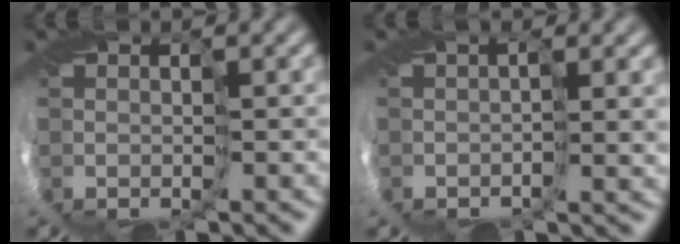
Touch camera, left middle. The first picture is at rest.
{"total": 3.5, "force": [1.2, 1.9, 2.7], "torque": [-0.043, 0.012, 0.019]}